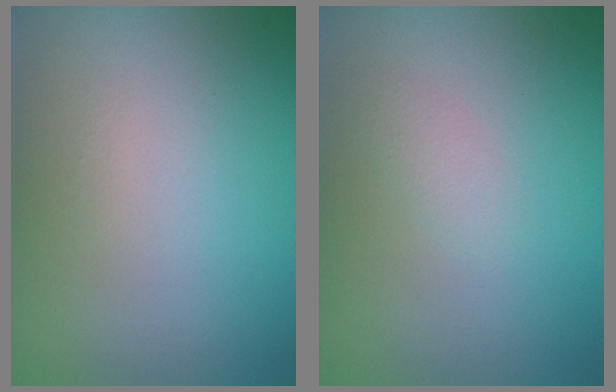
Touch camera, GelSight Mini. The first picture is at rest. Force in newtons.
{"total": 1.0, "press": 1.0, "slide": 0.1}